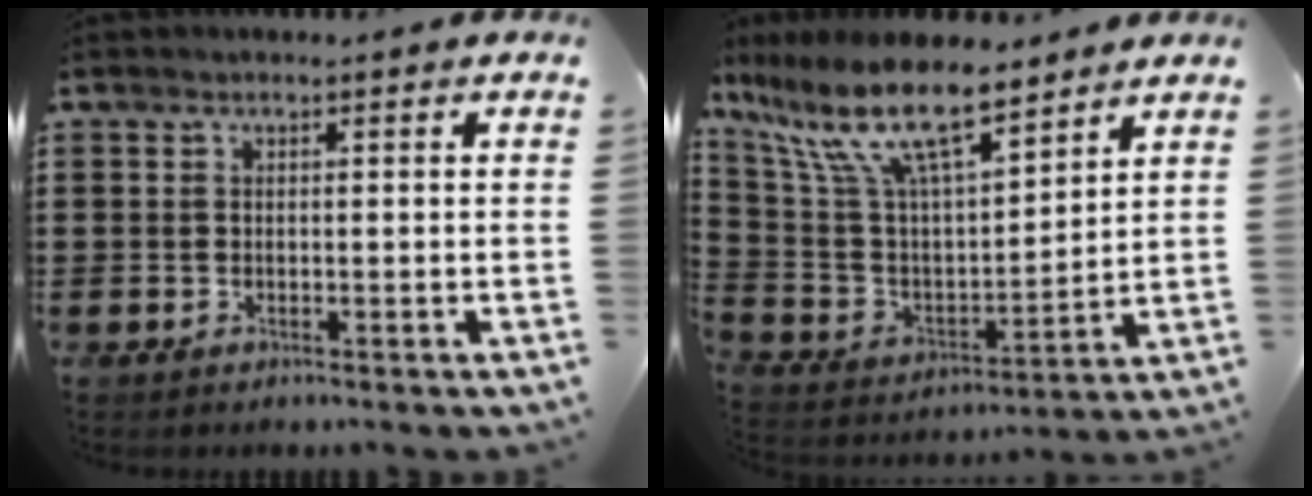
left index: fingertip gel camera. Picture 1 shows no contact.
{"total": 13.4, "force": [9.3, 3.8, 8.9], "torque": [-0.209, -0.045, 0.160]}